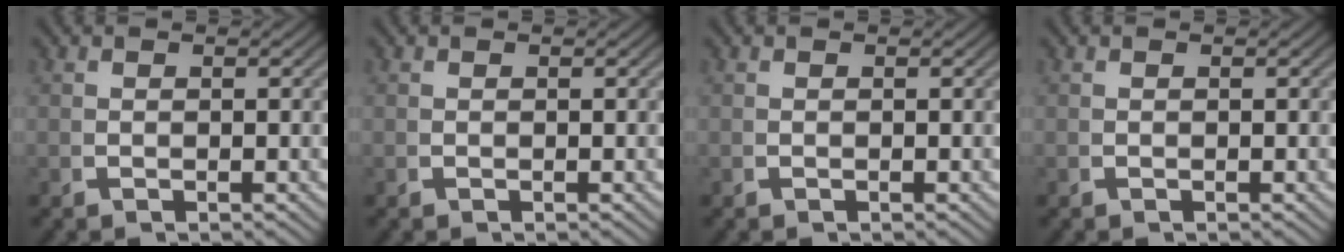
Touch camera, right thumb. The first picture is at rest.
{"total": 0.0}
{"total": 0.0}
{"total": 0.0}